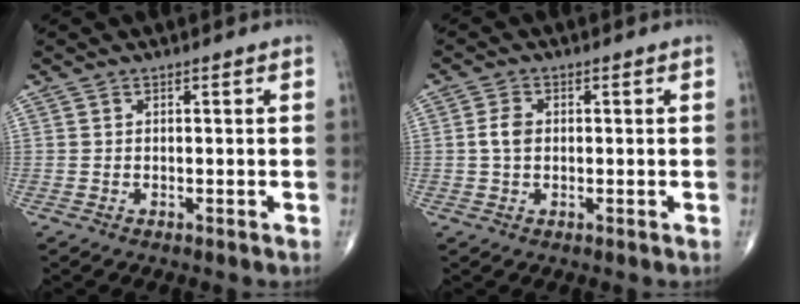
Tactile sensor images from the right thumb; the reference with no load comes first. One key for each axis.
{"total": 3.1, "fx": 0.1, "fy": 2.1, "fz": 2.3, "tx": -0.045, "ty": 0.006, "tz": -0.003}